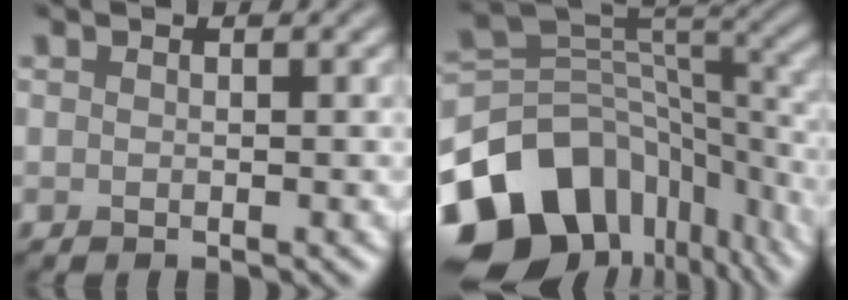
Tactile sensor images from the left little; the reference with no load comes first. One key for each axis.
{"total": 14.8, "fx": -8.2, "fy": 10.1, "fz": 7.0, "tx": -0.174, "ty": -0.001, "tz": -0.130}